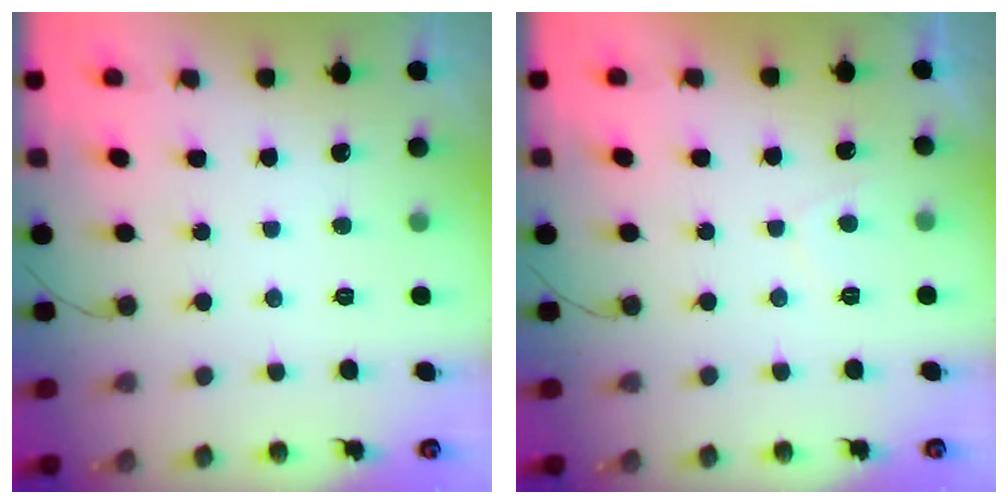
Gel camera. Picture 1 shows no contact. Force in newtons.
{"total": 0.9, "press": 0.7, "slide": 0.5}